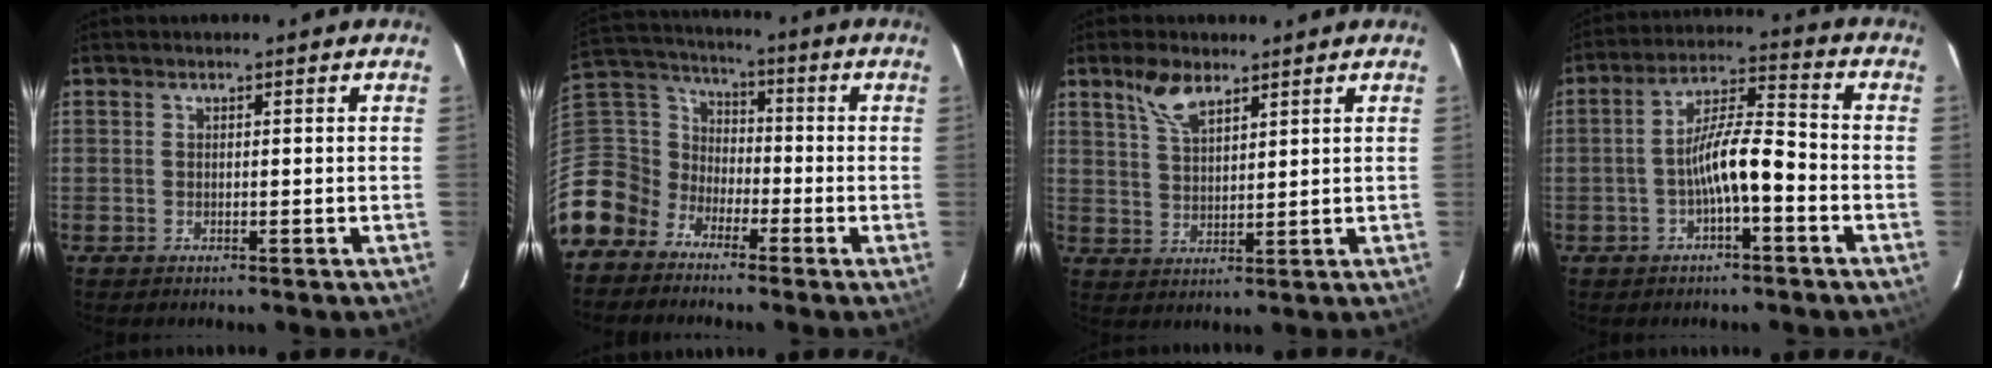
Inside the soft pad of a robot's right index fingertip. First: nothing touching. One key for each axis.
{"total": 10.7, "fx": -6.3, "fy": 8.5, "fz": 1.5, "tx": -0.070, "ty": 0.037, "tz": -0.145}
{"total": 6.1, "fx": 4.1, "fy": 2.6, "fz": 3.7, "tx": -0.069, "ty": 0.007, "tz": 0.083}
{"total": 8.2, "fx": -3.0, "fy": 1.6, "fz": 7.5, "tx": -0.145, "ty": 0.016, "tz": -0.051}